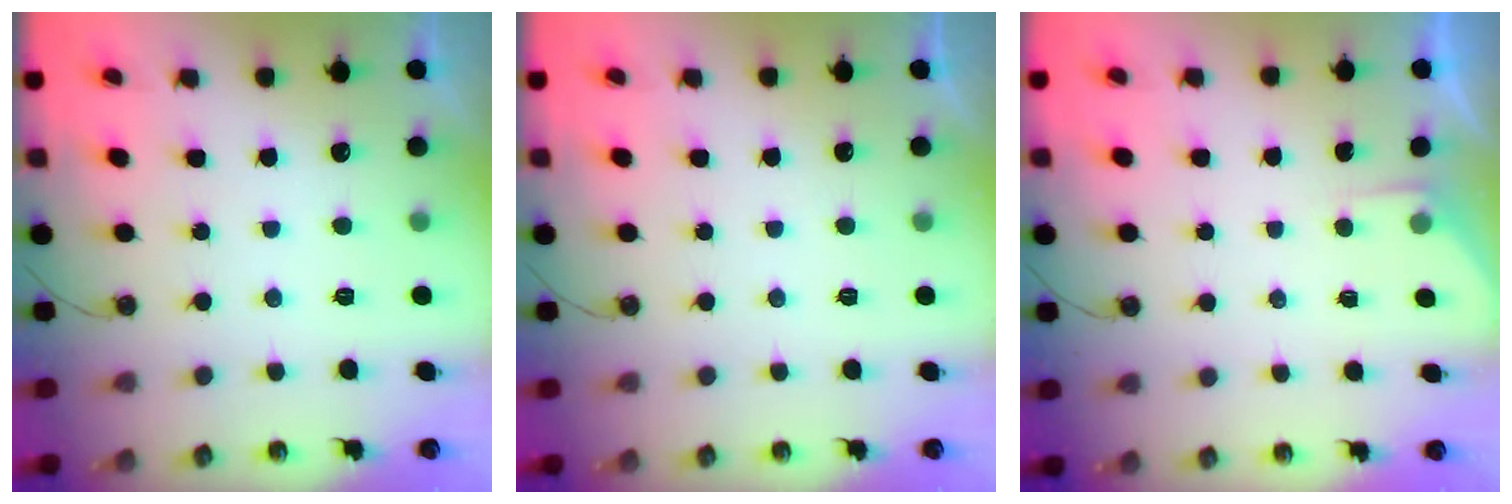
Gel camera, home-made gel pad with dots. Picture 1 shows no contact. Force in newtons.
{"total": 0.0}
{"total": 2.1, "press": 2.0, "slide": 0.3}